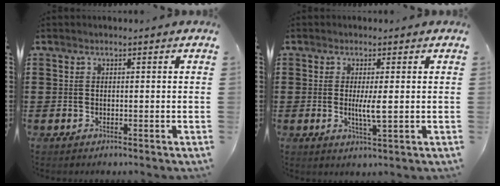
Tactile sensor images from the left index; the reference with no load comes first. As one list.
[{"total": 3.7, "force": [0.1, 0.3, 3.6], "torque": [-0.066, -0.006, 0.000]}]